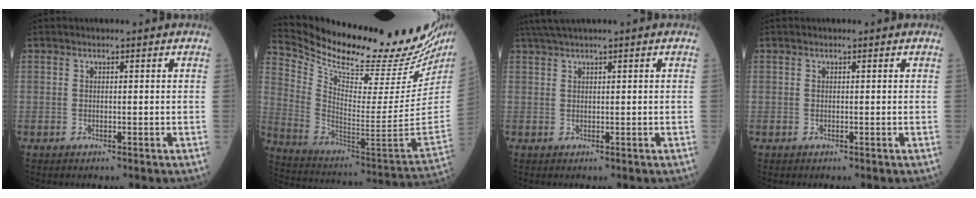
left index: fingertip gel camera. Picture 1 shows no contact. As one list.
[{"total": 29.6, "force": [26.0, 3.6, 13.6], "torque": [-0.236, -0.095, 0.370]}, {"total": 2.8, "force": [2.3, -0.7, 1.6], "torque": [-0.036, 0.017, 0.050]}, {"total": 0.0}]